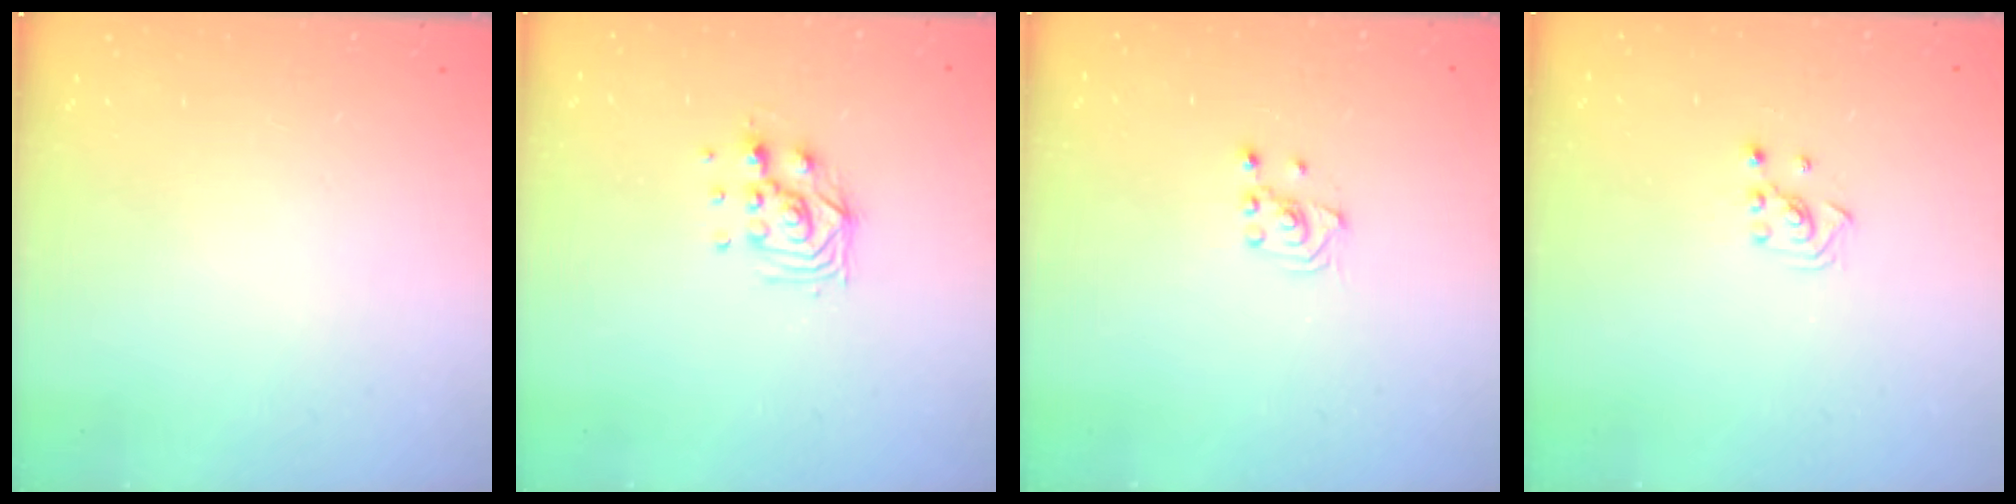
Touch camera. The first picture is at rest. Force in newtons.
{"total": 8.8, "press": 8.8, "slide": 0.7}
{"total": 2.1, "press": 2.1, "slide": 0.1}
{"total": 2.1, "press": 2.1, "slide": 0.3}